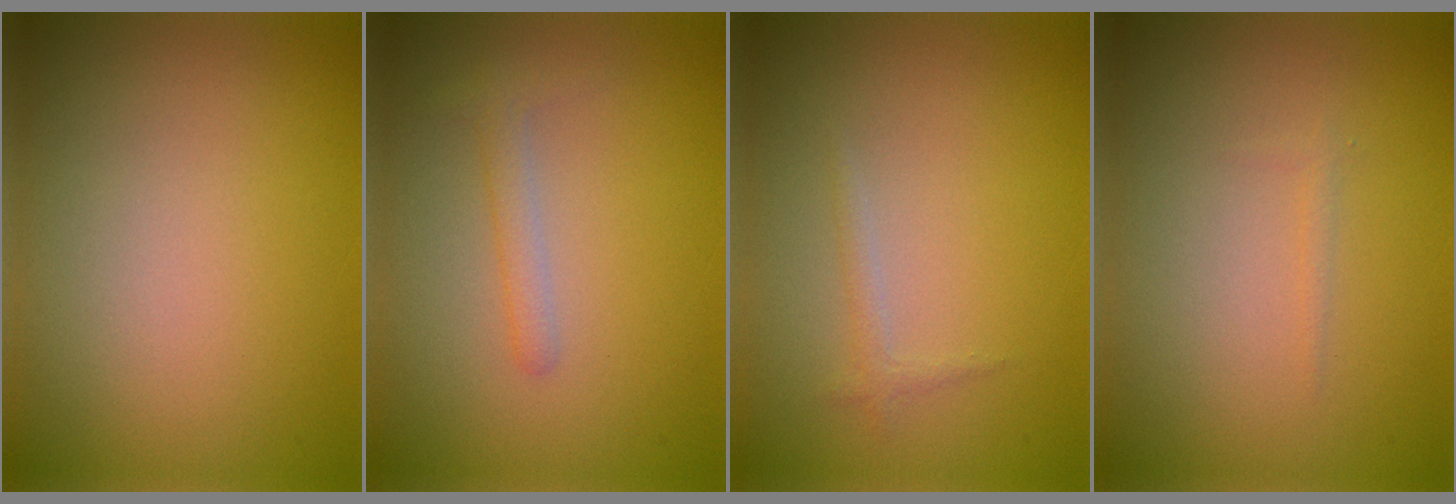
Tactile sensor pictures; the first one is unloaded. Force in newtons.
{"total": 1.4, "press": 1.4, "slide": 0.0}
{"total": 0.8, "press": 0.8, "slide": 0.1}
{"total": 0.6, "press": 0.5, "slide": 0.1}